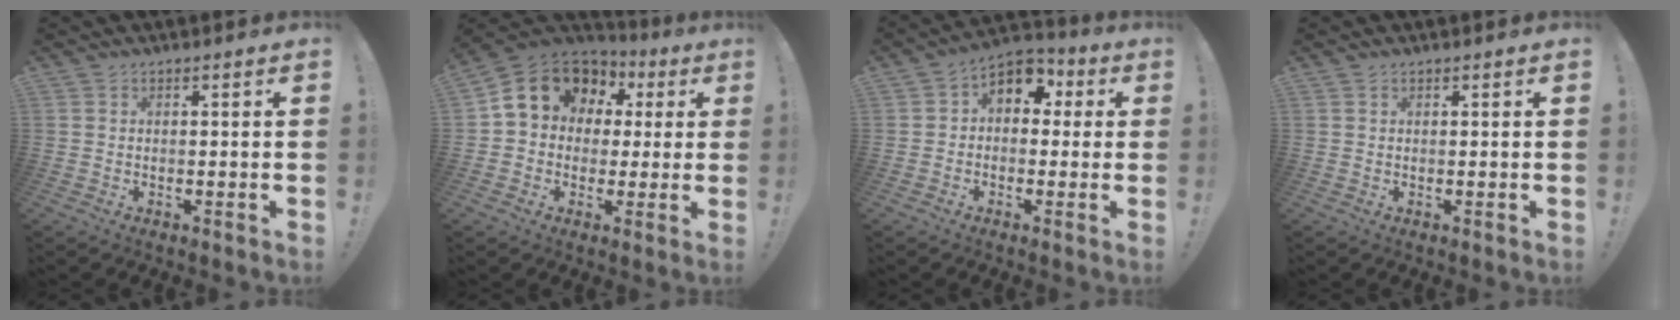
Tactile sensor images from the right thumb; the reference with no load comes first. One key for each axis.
{"total": 14.8, "fx": 5.5, "fy": 11.6, "fz": 7.3, "tx": -0.107, "ty": -0.020, "tz": 0.110}
{"total": 7.8, "fx": 1.3, "fy": 6.3, "fz": 4.4, "tx": -0.057, "ty": 0.005, "tz": 0.030}
{"total": 0.0}